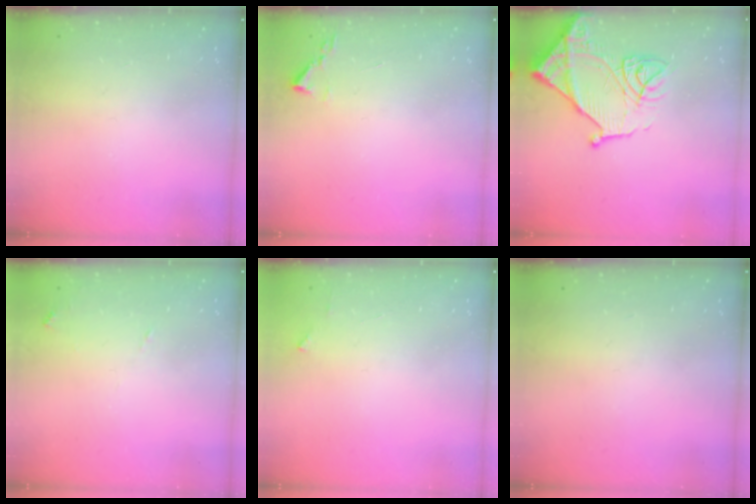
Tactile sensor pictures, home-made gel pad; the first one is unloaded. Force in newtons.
{"total": 1.9, "press": 1.8, "slide": 0.3}
{"total": 17.7, "press": 17.6, "slide": 1.7}
{"total": 6.3, "press": 6.3, "slide": 0.5}
{"total": 2.6, "press": 2.6, "slide": 0.2}
{"total": 0.0}